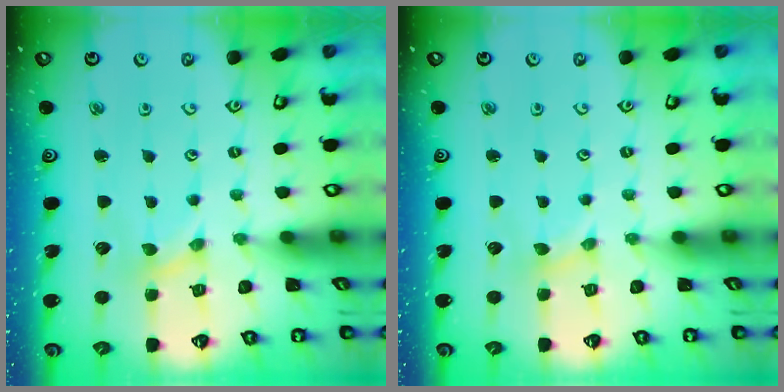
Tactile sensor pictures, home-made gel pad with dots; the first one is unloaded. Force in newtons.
{"total": 0.0}